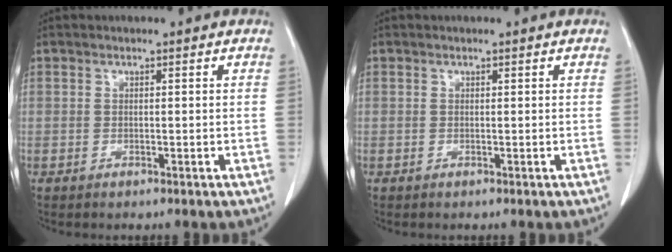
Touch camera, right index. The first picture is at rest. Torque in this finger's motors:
{"motor_torque": [0.12, -0.09, 0.02, 0.01]}